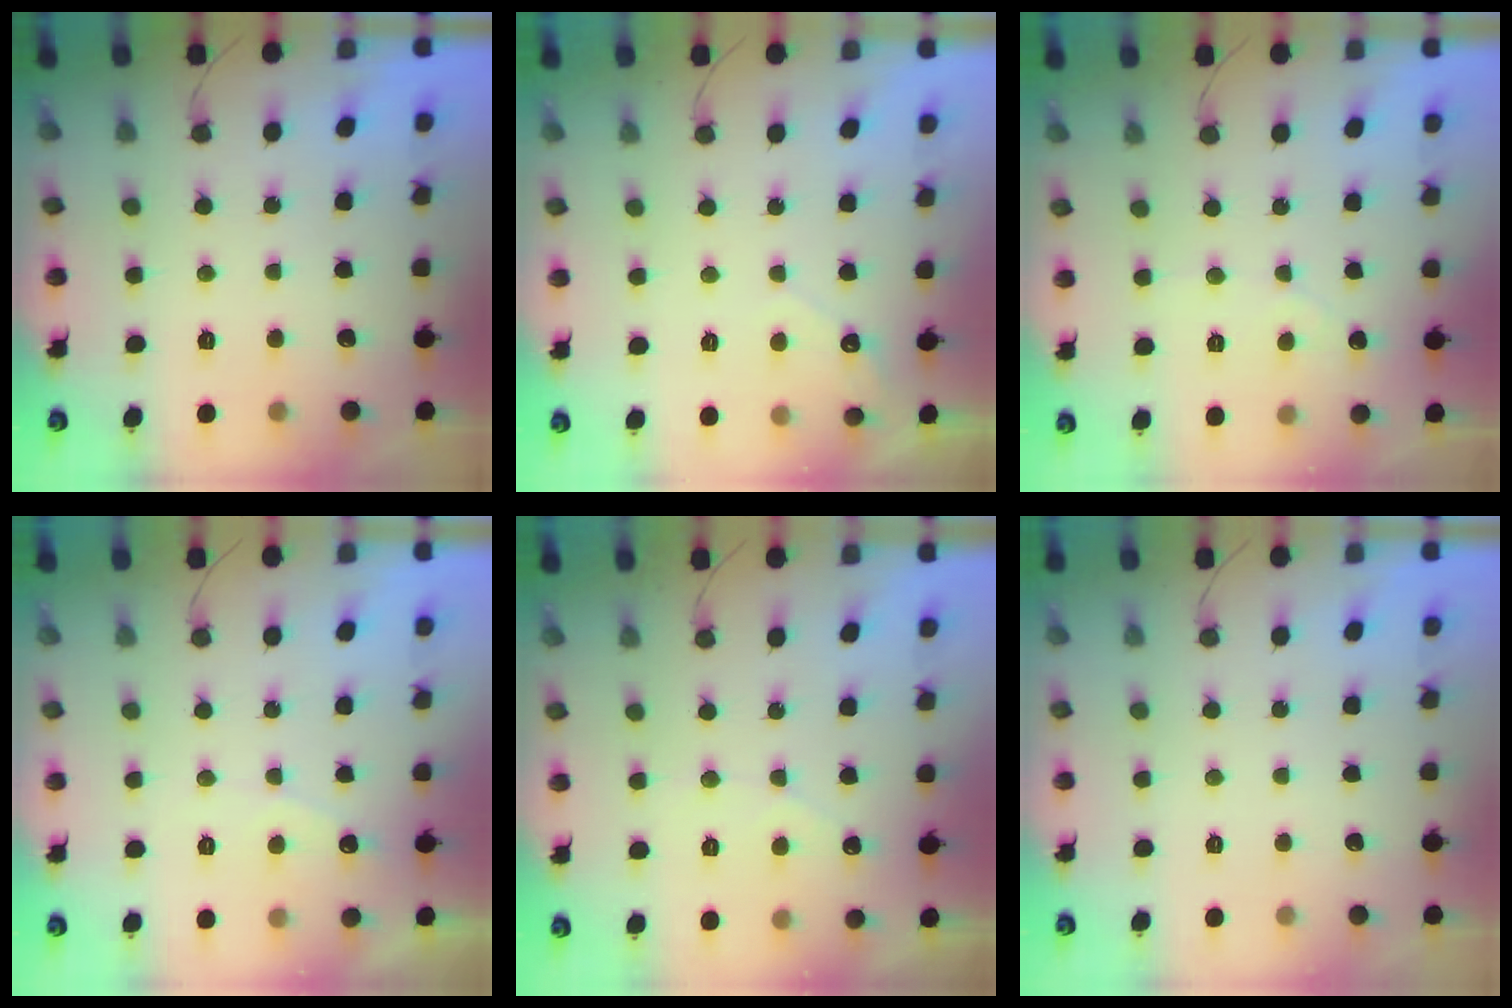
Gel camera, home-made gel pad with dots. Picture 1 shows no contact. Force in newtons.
{"total": 2.5, "press": 2.5, "slide": 0.1}
{"total": 2.8, "press": 2.8, "slide": 0.2}
{"total": 3.0, "press": 3.0, "slide": 0.1}
{"total": 2.8, "press": 2.8, "slide": 0.2}
{"total": 0.0}